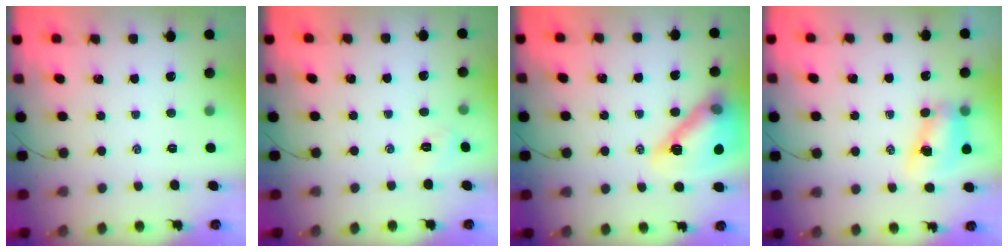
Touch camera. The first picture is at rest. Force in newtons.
{"total": 2.6, "press": 2.4, "slide": 0.8}
{"total": 18.4, "press": 18.1, "slide": 2.8}
{"total": 8.4, "press": 8.3, "slide": 1.1}